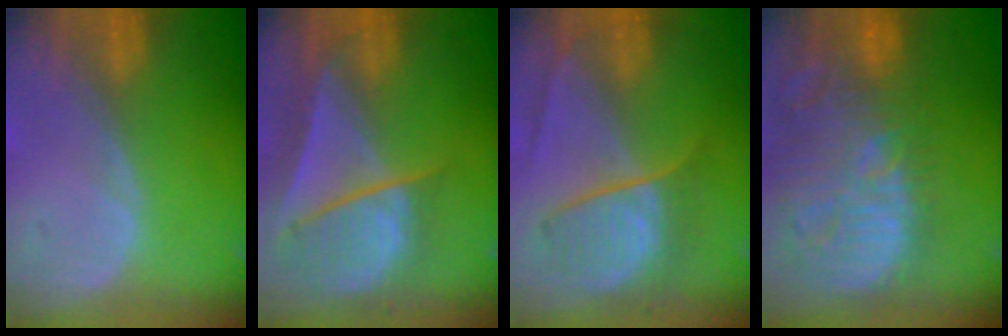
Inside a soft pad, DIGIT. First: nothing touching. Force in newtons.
{"total": 8.9, "press": 7.9, "slide": 4.2}
{"total": 6.7, "press": 6.7, "slide": 0.6}
{"total": 15.0, "press": 13.0, "slide": 7.4}